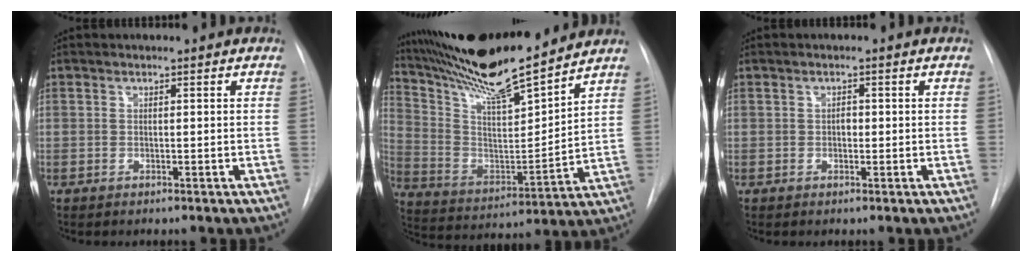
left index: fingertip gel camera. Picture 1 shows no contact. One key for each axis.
{"total": 20.0, "fx": 17.3, "fy": 0.9, "fz": 9.9, "tx": -0.183, "ty": -0.006, "tz": 0.304}
{"total": 0.9, "fx": -0.2, "fy": 0.6, "fz": 0.6, "tx": -0.010, "ty": 0.001, "tz": -0.004}